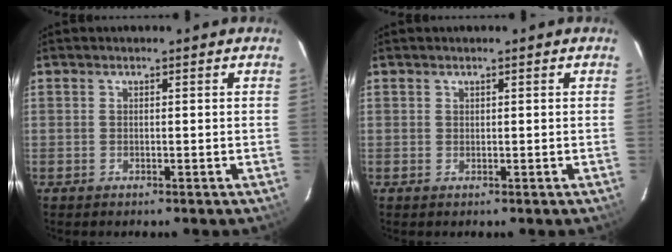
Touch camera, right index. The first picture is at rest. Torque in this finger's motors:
{"motor_torque": [0.00, 0.00, 0.00, 0.00]}